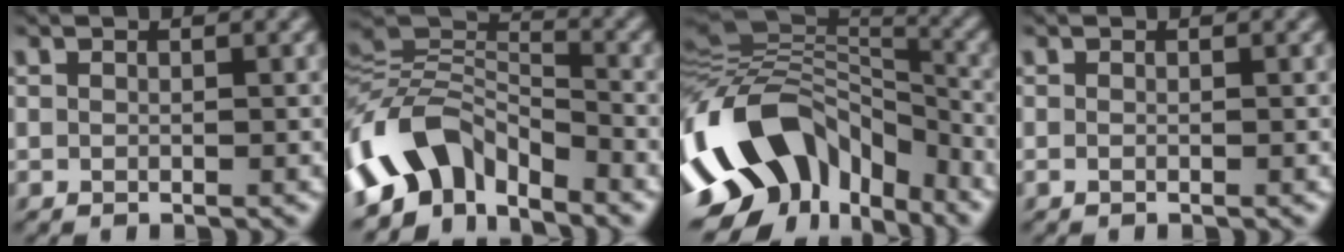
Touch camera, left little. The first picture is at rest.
{"total": 7.8, "force": [-4.9, 4.4, 4.3], "torque": [-0.071, 0.006, -0.102]}
{"total": 13.4, "force": [-5.8, 9.2, 7.7], "torque": [-0.159, 0.012, -0.110]}
{"total": 0.0}